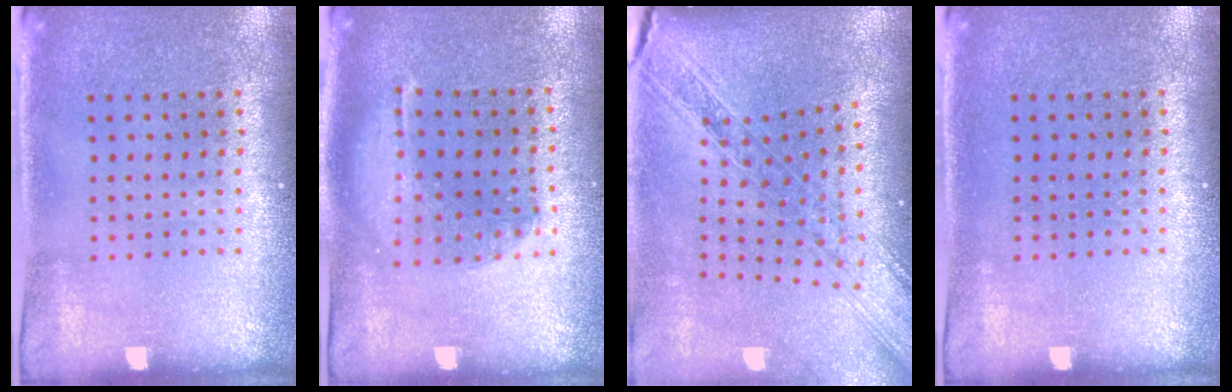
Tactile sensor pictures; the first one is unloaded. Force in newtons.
{"total": 1.4, "press": 1.4, "slide": 0.4}
{"total": 2.3, "press": 1.9, "slide": 1.2}
{"total": 0.0}